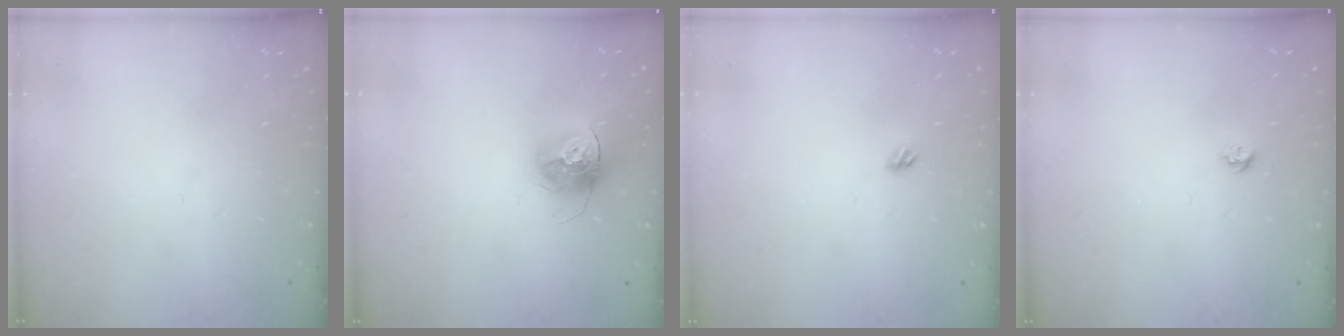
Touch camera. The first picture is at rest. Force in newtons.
{"total": 14.9, "press": 14.8, "slide": 1.3}
{"total": 3.5, "press": 3.5, "slide": 0.8}
{"total": 5.3, "press": 5.3, "slide": 0.8}